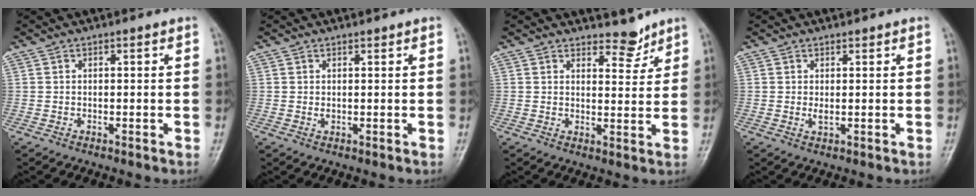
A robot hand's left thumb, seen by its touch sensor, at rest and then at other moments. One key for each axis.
{"total": 0.9, "fx": 0.6, "fy": 0.5, "fz": 0.6, "tx": -0.004, "ty": -0.004, "tz": 0.010}
{"total": 4.1, "fx": 3.6, "fy": 1.7, "fz": 0.9, "tx": 0.008, "ty": -0.030, "tz": 0.054}
{"total": 1.3, "fx": 0.5, "fy": 0.6, "fz": 1.0, "tx": -0.016, "ty": -0.005, "tz": 0.011}